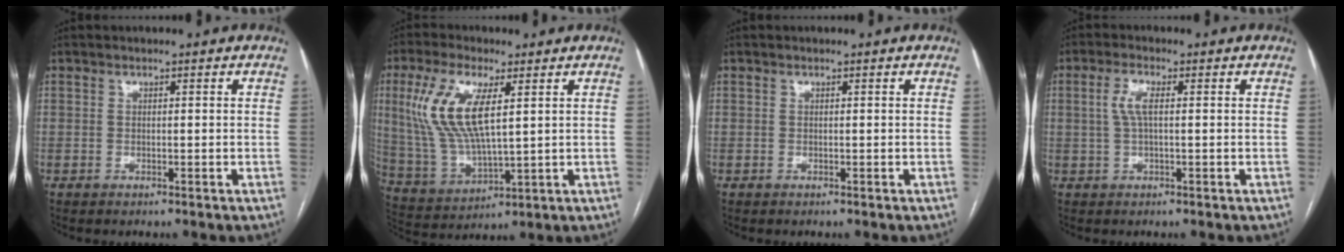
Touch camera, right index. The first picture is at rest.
{"total": 12.7, "force": [3.7, 3.9, 11.5], "torque": [-0.264, 0.002, 0.081]}
{"total": 0.0}
{"total": 3.5, "force": [0.6, 0.9, 3.3], "torque": [-0.072, 0.008, 0.012]}